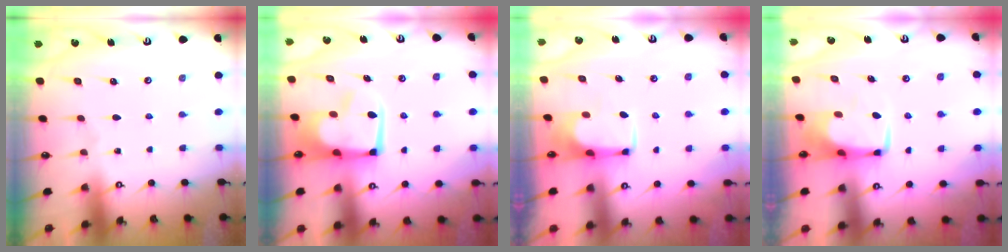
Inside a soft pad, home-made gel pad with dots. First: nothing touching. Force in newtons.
{"total": 6.1, "press": 6.0, "slide": 1.0}
{"total": 0.0}
{"total": 0.0}